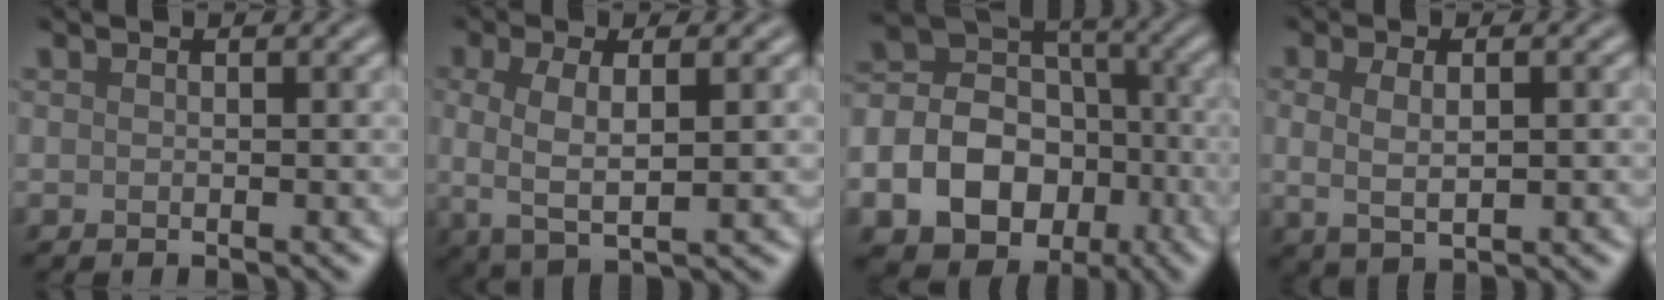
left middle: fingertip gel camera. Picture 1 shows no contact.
{"total": 4.1, "force": [0.0, 1.4, 3.9], "torque": [-0.080, -0.002, -0.001]}
{"total": 15.3, "force": [-5.8, 12.5, 6.8], "torque": [-0.155, -0.021, -0.107]}
{"total": 2.9, "force": [0.2, 1.2, 2.7], "torque": [-0.053, -0.003, 0.006]}